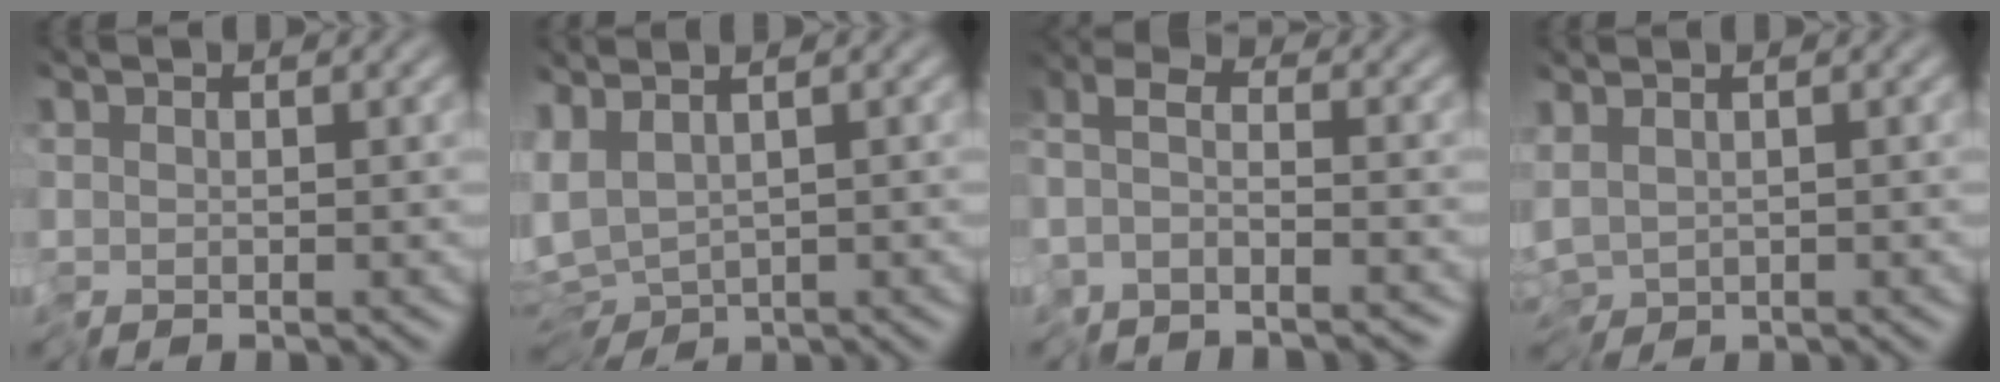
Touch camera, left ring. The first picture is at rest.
{"total": 5.4, "force": [-0.9, 2.6, 4.6], "torque": [-0.082, -0.014, 0.008]}
{"total": 4.0, "force": [-3.3, 1.3, 1.9], "torque": [-0.017, -0.001, -0.069]}
{"total": 3.6, "force": [-0.7, 2.0, 2.9], "torque": [-0.059, -0.005, -0.005]}